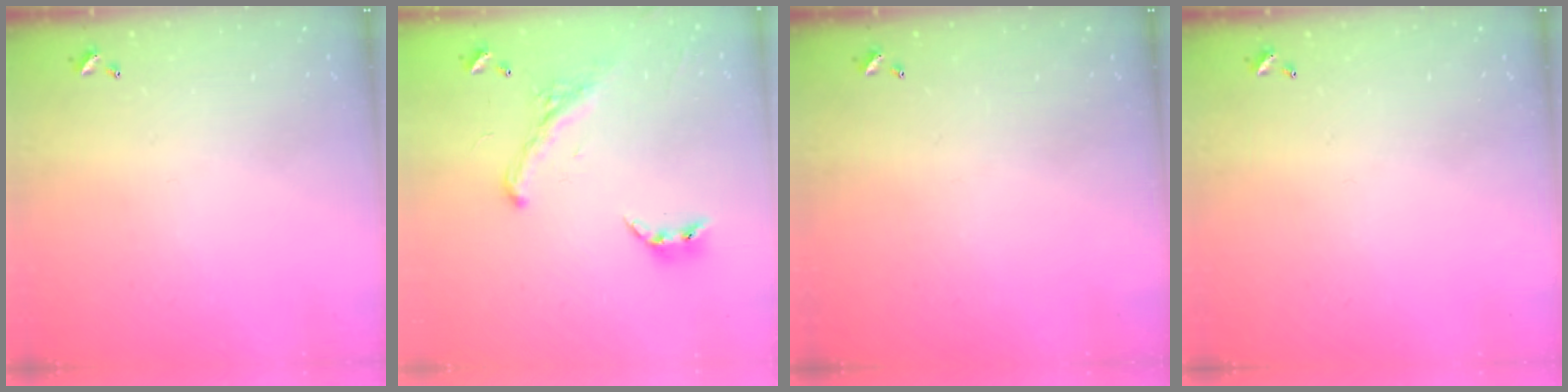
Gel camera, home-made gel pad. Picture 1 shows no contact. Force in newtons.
{"total": 2.6, "press": 2.3, "slide": 1.3}
{"total": 0.0}
{"total": 0.0}